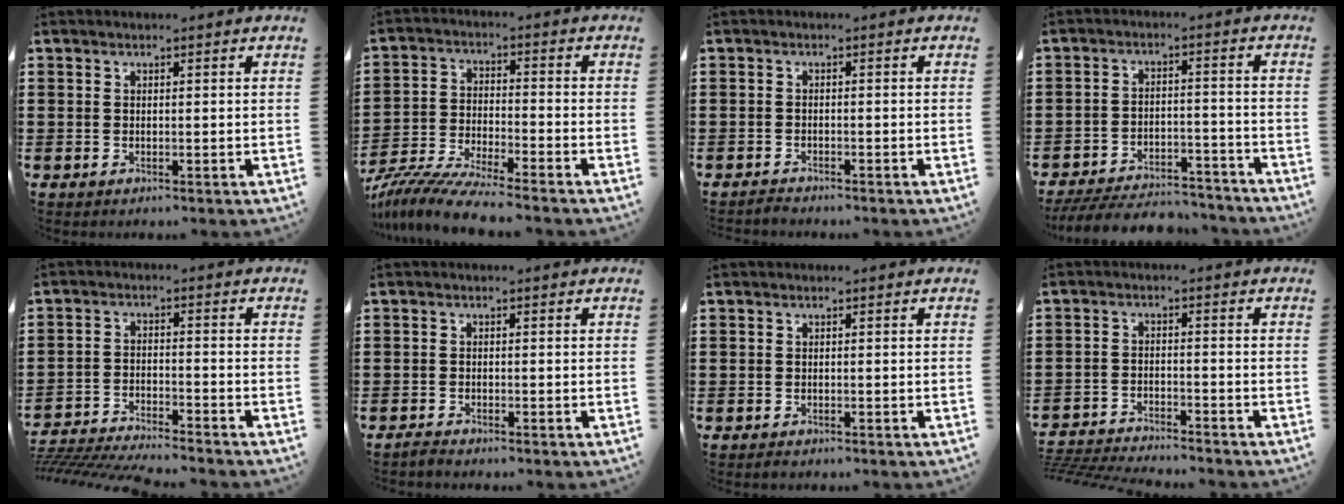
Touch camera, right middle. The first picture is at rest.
{"total": 7.6, "force": [-7.3, -0.2, 2.2], "torque": [-0.054, -0.007, -0.145]}
{"total": 1.0, "force": [-1.0, 0.0, 0.1], "torque": [-0.006, -0.001, -0.021]}
{"total": 6.7, "force": [-6.4, 1.0, 1.5], "torque": [-0.036, 0.006, -0.128]}
{"total": 5.1, "force": [-5.1, 0.1, 0.8], "torque": [-0.028, -0.005, -0.106]}
{"total": 1.0, "force": [-1.0, 0.0, 0.2], "torque": [-0.008, -0.003, -0.018]}
{"total": 0.5, "force": [-0.5, 0.1, 0.1], "torque": [-0.004, -0.004, -0.010]}
{"total": 3.9, "force": [-3.9, 0.0, 0.1], "torque": [-0.014, -0.003, -0.084]}